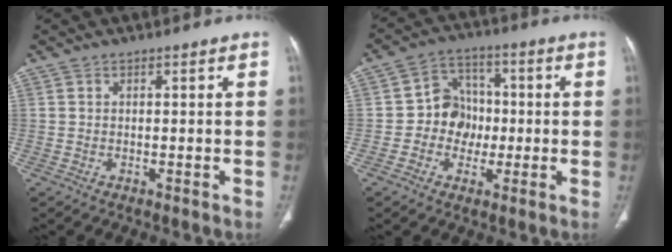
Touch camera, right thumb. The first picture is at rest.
{"total": 8.4, "force": [-1.0, 7.5, 3.6], "torque": [-0.014, 0.022, -0.027]}